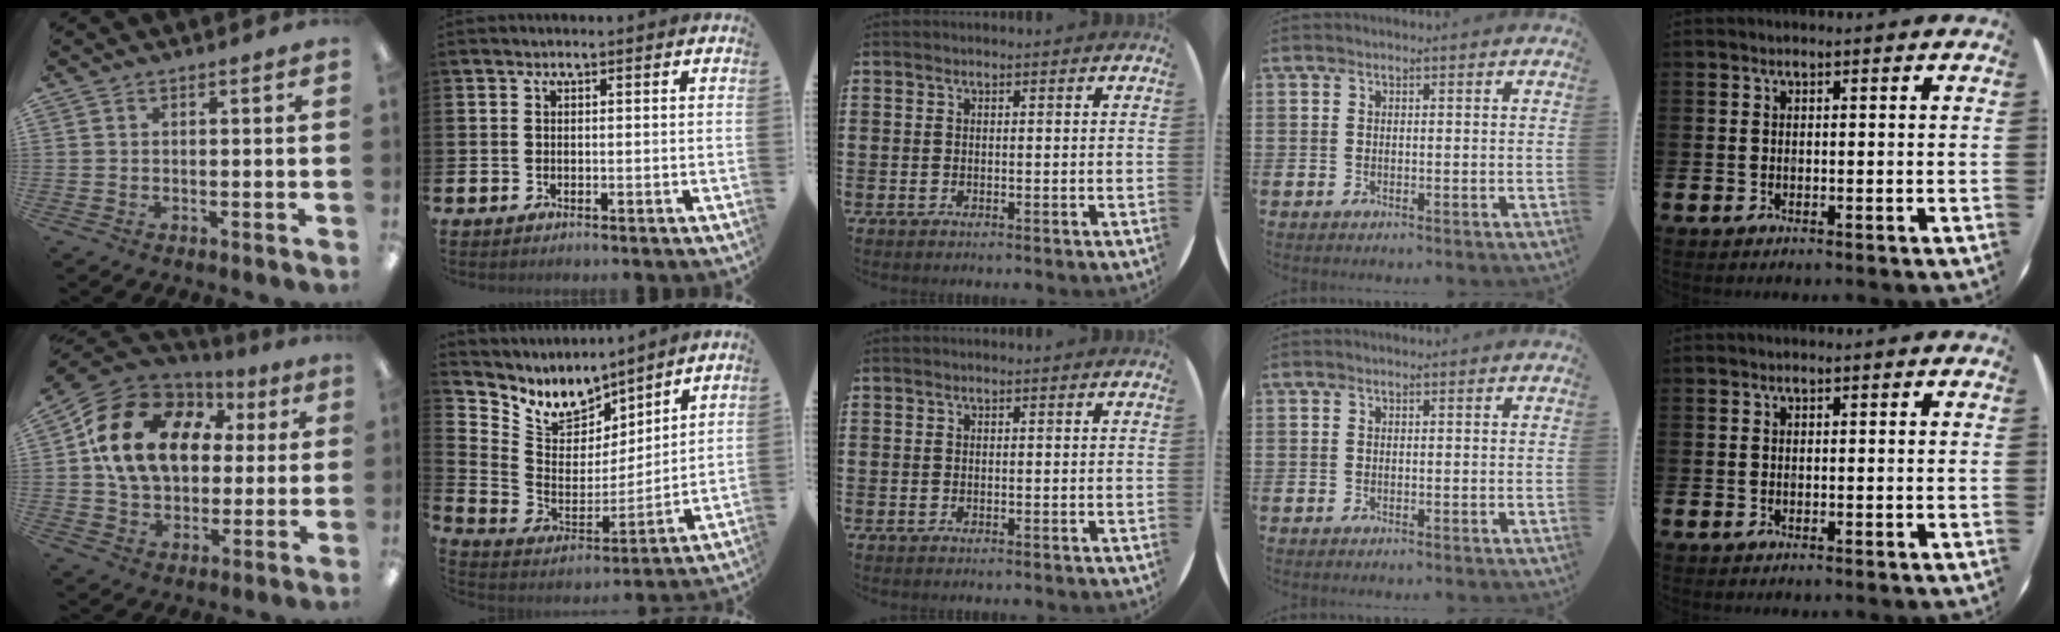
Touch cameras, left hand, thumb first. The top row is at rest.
{"thumb": {"total": 19.1, "force": [5.6, 14.4, 11.2], "torque": [-0.220, 0.003, 0.109]}, "index": {"total": 8.3, "force": [7.4, 3.6, 0.9], "torque": [-0.068, -0.056, 0.135]}}